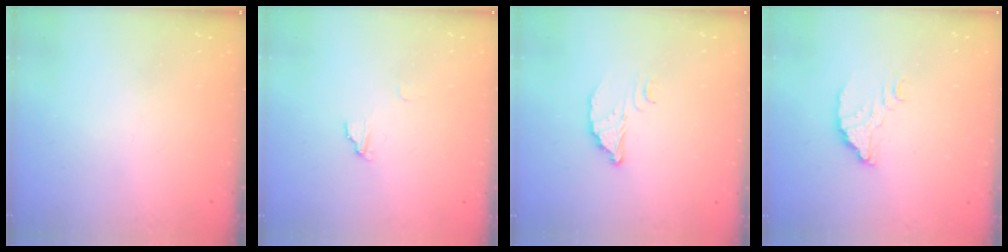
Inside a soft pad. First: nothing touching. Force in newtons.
{"total": 3.1, "press": 3.1, "slide": 0.3}
{"total": 3.4, "press": 3.4, "slide": 0.1}
{"total": 3.6, "press": 3.6, "slide": 0.2}